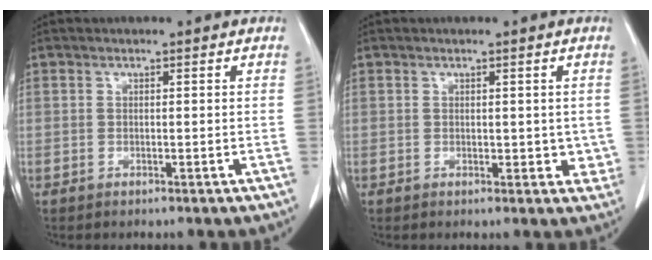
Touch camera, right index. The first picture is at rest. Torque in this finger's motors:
{"motor_torque": [-0.04, 0.23, 0.08, 0.04]}